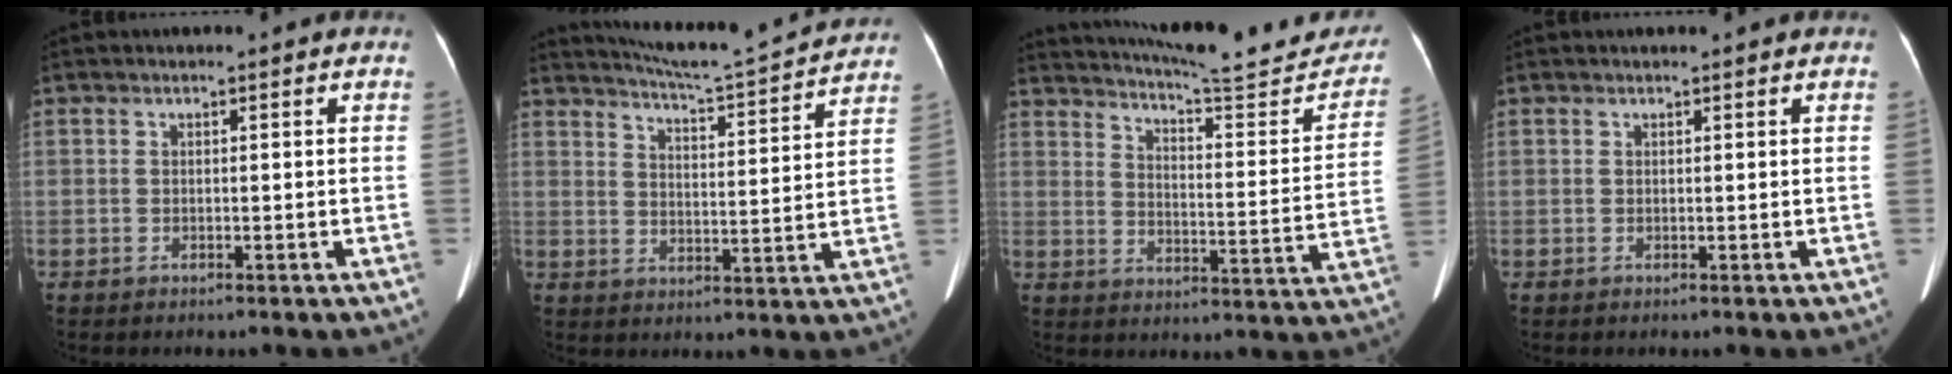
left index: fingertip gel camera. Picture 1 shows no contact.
{"total": 14.0, "force": [13.5, -0.5, 3.9], "torque": [-0.076, -0.013, 0.184]}
{"total": 22.5, "force": [20.8, 2.7, 8.3], "torque": [-0.117, -0.055, 0.260]}
{"total": 1.2, "force": [1.1, 0.1, 0.4], "torque": [-0.007, 0.008, 0.015]}